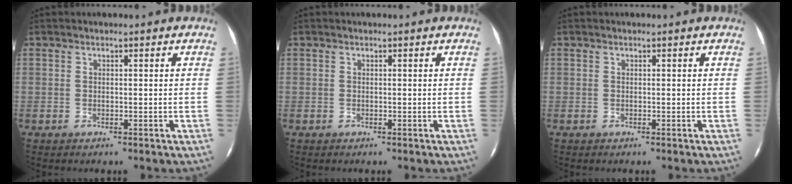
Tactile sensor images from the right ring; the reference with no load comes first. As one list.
[{"total": 0.0}, {"total": 0.0}]